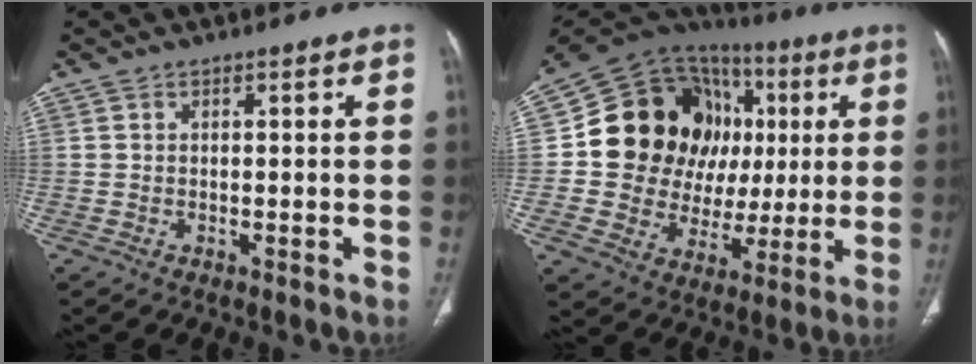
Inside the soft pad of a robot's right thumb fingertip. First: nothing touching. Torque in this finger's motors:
{"motor_torque": [0.64, 3.29, 0.56, -0.48, 0.09]}